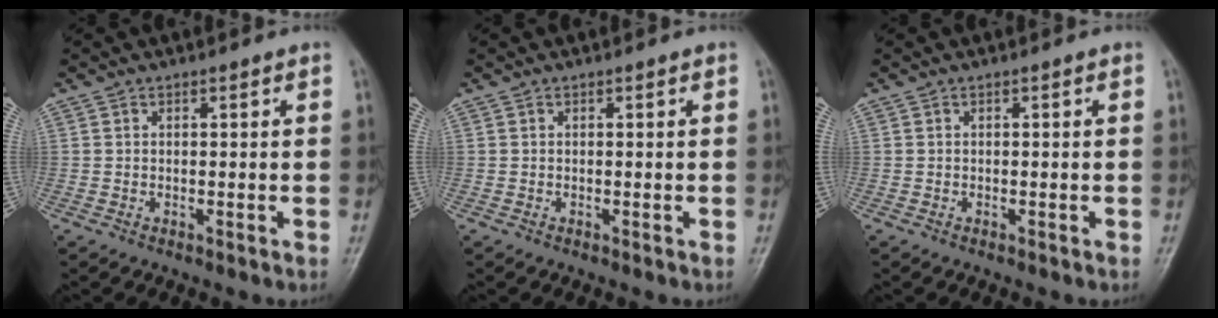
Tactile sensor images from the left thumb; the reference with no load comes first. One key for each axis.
{"total": 0.0}
{"total": 0.0}